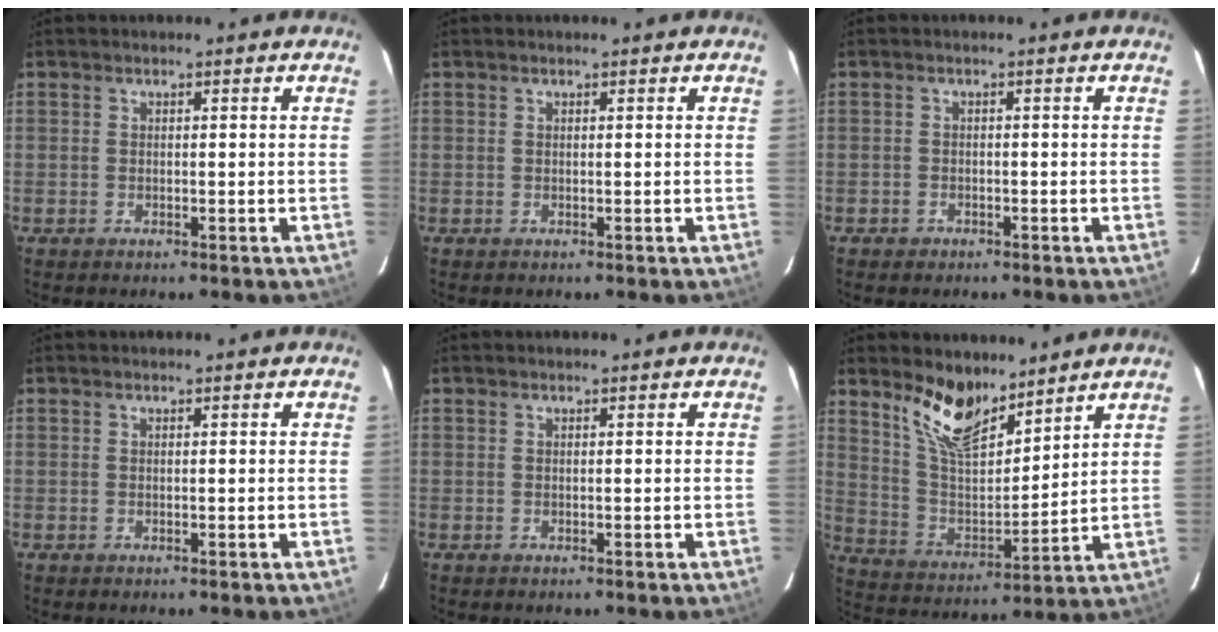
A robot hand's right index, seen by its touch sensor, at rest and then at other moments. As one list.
[{"total": 0.0}, {"total": 1.6, "force": [-1.0, 1.2, 0.1], "torque": [-0.003, 0.002, -0.012]}, {"total": 0.0}, {"total": 0.0}, {"total": 12.5, "force": [9.5, 4.6, 6.7], "torque": [-0.133, -0.003, 0.188]}]